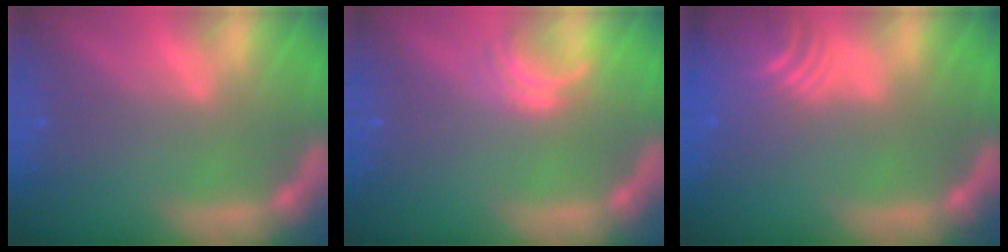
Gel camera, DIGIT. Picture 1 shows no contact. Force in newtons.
{"total": 2.0}
{"total": 7.5}